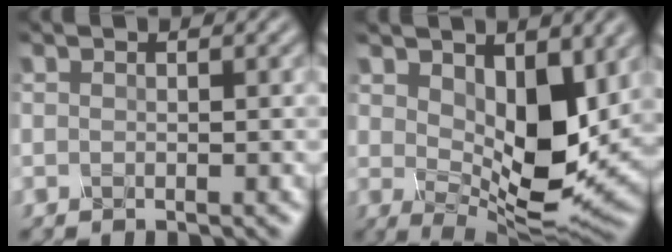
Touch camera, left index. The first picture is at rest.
{"total": 7.8, "force": [1.8, 4.0, 6.5], "torque": [-0.118, -0.011, 0.040]}